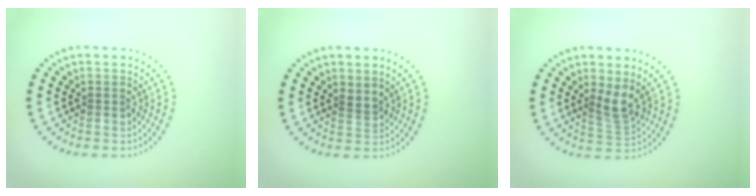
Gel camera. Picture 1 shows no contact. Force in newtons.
{"total": 0.8, "press": 0.6, "slide": 0.6}
{"total": 2.2, "press": 1.6, "slide": 1.5}